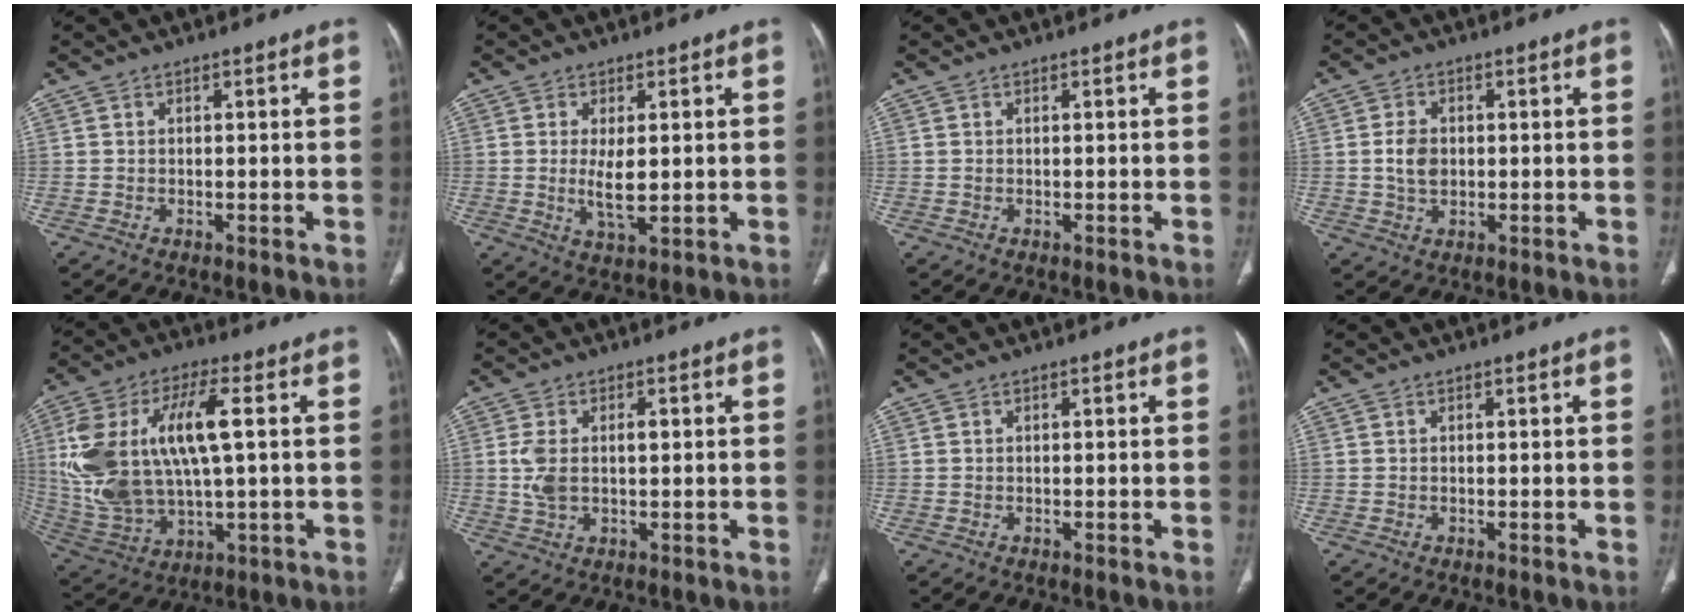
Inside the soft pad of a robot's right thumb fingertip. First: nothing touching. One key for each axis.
{"total": 5.4, "fx": 0.2, "fy": 2.2, "fz": 4.9, "tx": -0.091, "ty": -0.014, "tz": 0.008}
{"total": 0.0}
{"total": 4.5, "fx": 0.1, "fy": 3.2, "fz": 3.2, "tx": -0.055, "ty": 0.002, "tz": 0.003}
{"total": 21.7, "fx": 2.9, "fy": 9.5, "fz": 19.3, "tx": -0.397, "ty": 0.008, "tz": 0.064}
{"total": 6.0, "fx": 0.5, "fy": 3.5, "fz": 4.9, "tx": -0.112, "ty": 0.012, "tz": 0.013}
{"total": 0.0}
{"total": 0.0}